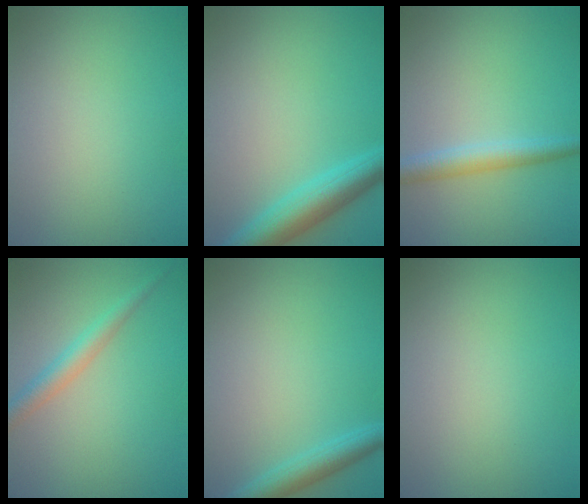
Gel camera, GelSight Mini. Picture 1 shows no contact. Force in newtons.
{"total": 4.8, "press": 4.8, "slide": 0.1}
{"total": 3.0, "press": 3.0, "slide": 0.1}
{"total": 2.5, "press": 2.5, "slide": 0.1}
{"total": 2.7, "press": 2.7, "slide": 0.1}
{"total": 0.0}